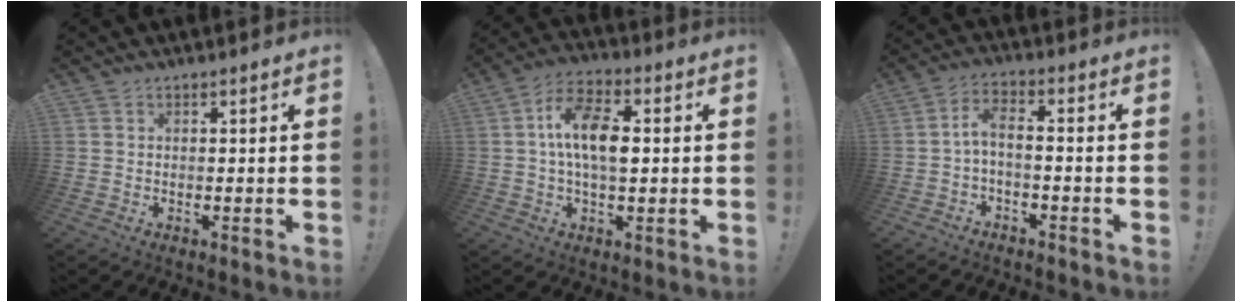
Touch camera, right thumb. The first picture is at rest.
{"total": 12.0, "force": [0.8, 6.2, 10.2], "torque": [-0.174, 0.012, 0.017]}
{"total": 5.0, "force": [-1.5, 1.6, 4.5], "torque": [-0.094, -0.003, -0.033]}